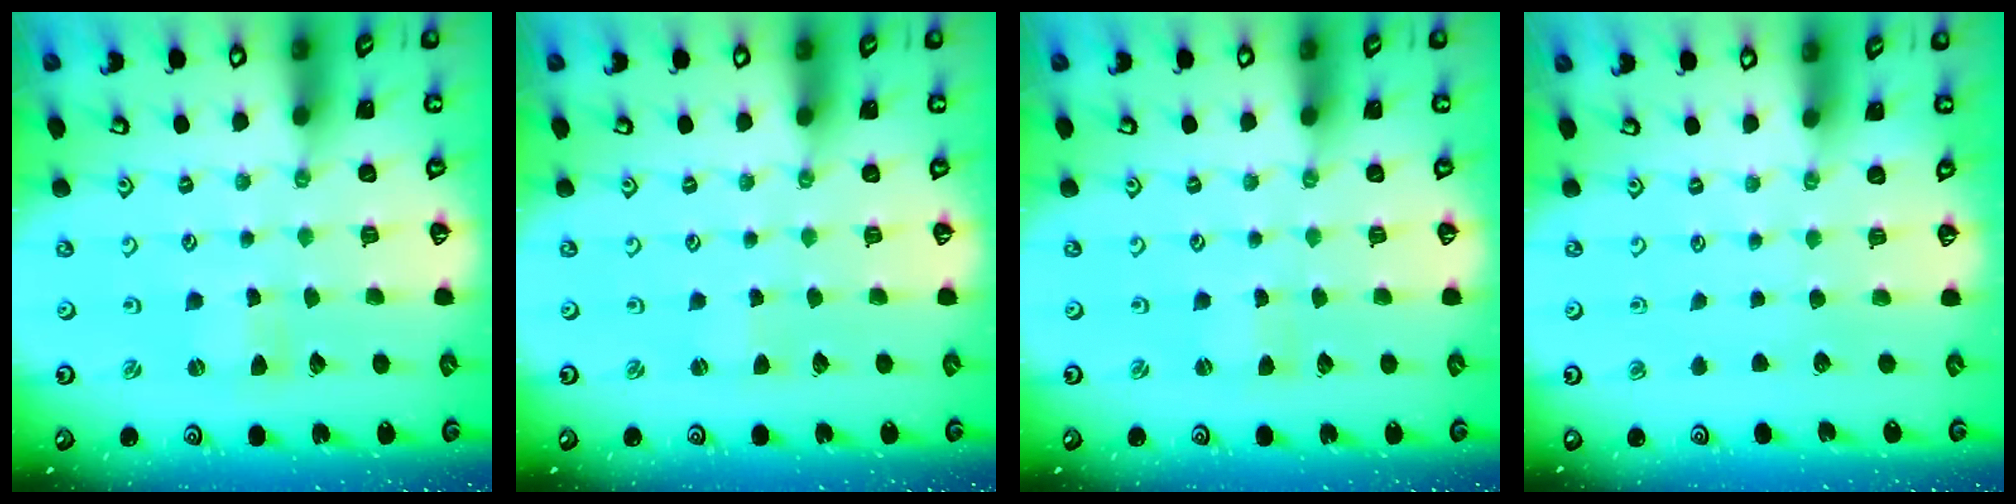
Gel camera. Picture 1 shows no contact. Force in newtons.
{"total": 0.9, "press": 0.9, "slide": 0.2}
{"total": 0.8, "press": 0.8, "slide": 0.0}
{"total": 0.0}